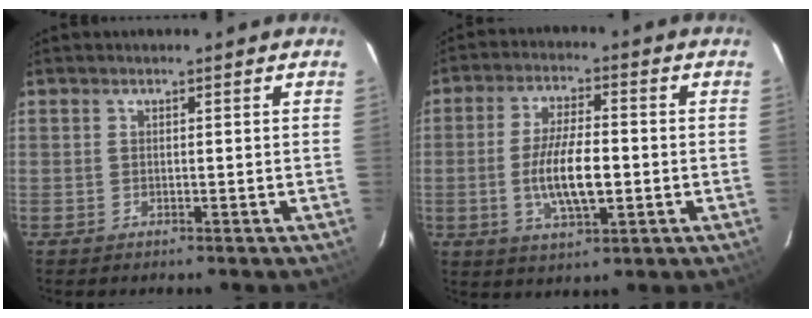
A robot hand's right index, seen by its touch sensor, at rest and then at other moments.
{"total": 10.1, "force": [-1.8, 3.4, 9.3], "torque": [-0.180, -0.005, -0.029]}